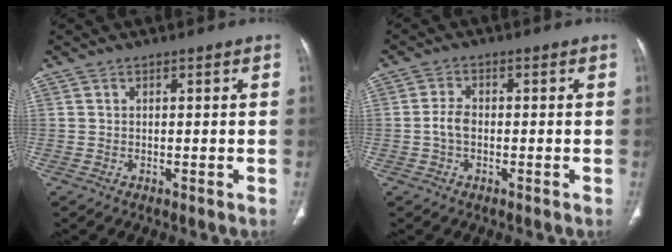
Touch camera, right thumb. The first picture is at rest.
{"total": 3.1, "force": [-0.6, 1.9, 2.3], "torque": [-0.046, 0.008, -0.017]}